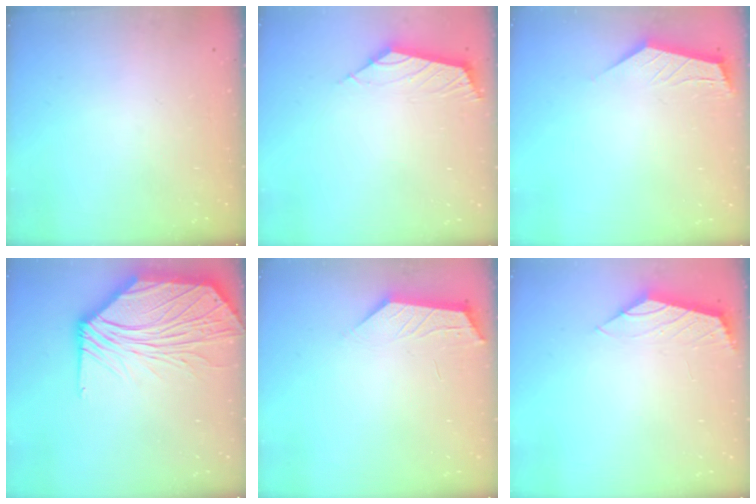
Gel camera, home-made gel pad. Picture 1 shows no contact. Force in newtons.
{"total": 2.8, "press": 2.8, "slide": 0.7}
{"total": 2.6, "press": 2.6, "slide": 0.4}
{"total": 18.9, "press": 18.6, "slide": 3.0}
{"total": 1.6, "press": 1.6, "slide": 0.4}
{"total": 0.9, "press": 0.9, "slide": 0.3}